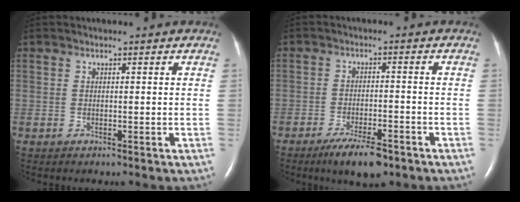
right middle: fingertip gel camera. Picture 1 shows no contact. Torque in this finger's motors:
{"motor_torque": [0.16, -0.14, 0.10, 0.02]}